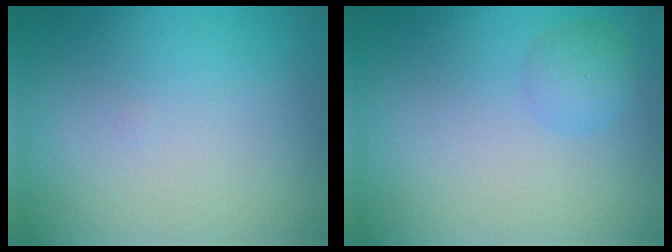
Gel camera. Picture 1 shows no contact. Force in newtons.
{"total": 1.9, "press": 1.9, "slide": 0.1}